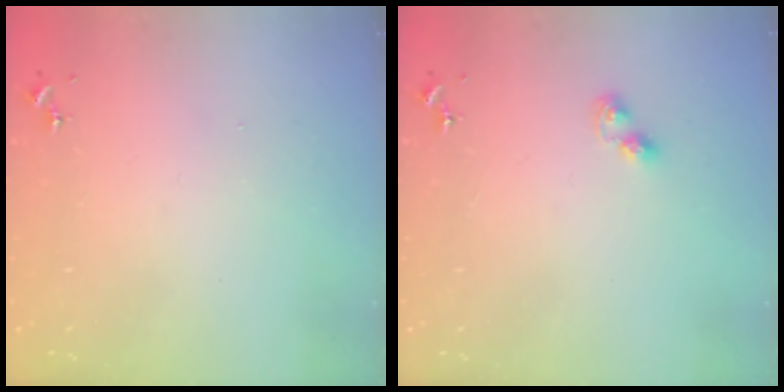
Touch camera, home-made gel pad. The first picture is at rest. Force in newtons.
{"total": 3.6, "press": 3.5, "slide": 0.4}